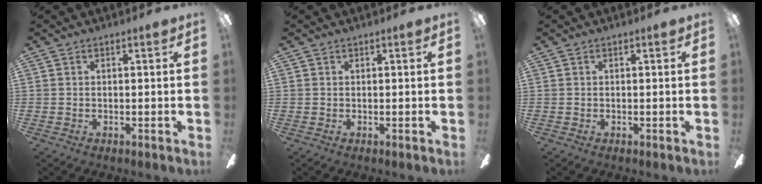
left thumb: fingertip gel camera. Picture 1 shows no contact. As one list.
[{"total": 0.0}, {"total": 0.0}]